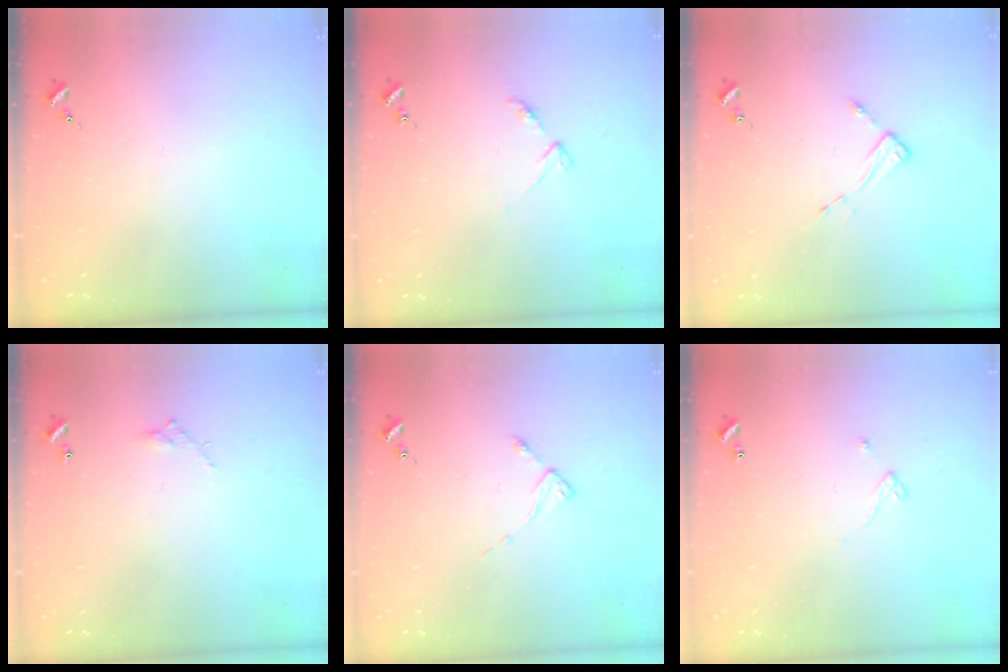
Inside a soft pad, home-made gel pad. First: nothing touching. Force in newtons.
{"total": 4.0, "press": 4.0, "slide": 0.6}
{"total": 3.8, "press": 3.8, "slide": 0.3}
{"total": 3.8, "press": 3.8, "slide": 0.2}
{"total": 2.9, "press": 2.8, "slide": 0.4}
{"total": 3.4, "press": 3.4, "slide": 0.5}